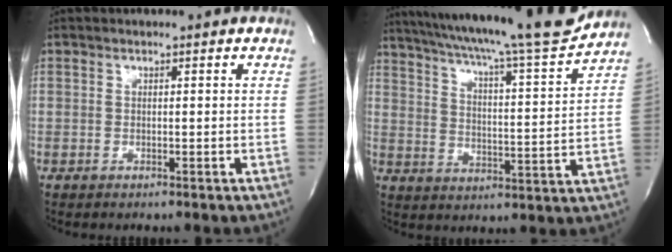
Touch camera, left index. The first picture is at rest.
{"total": 22.0, "force": [19.6, 0.1, 10.0], "torque": [-0.171, -0.034, 0.277]}